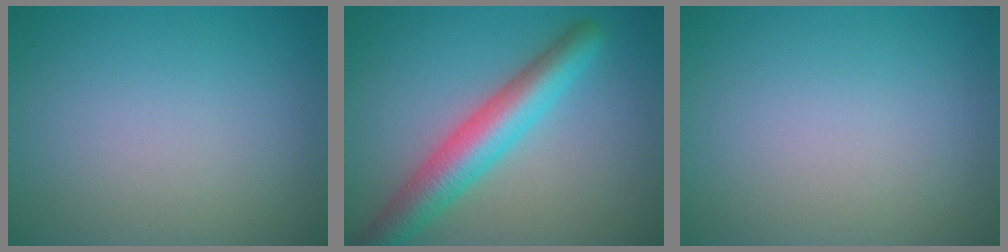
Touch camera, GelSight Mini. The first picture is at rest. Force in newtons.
{"total": 6.1, "press": 6.1, "slide": 0.3}
{"total": 0.0}